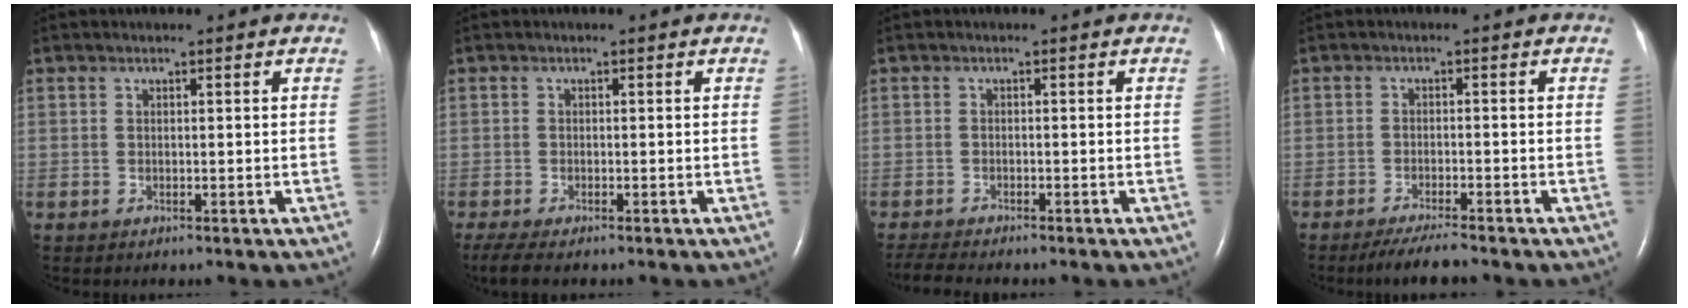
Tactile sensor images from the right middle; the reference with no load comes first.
{"total": 4.8, "force": [-3.7, 1.2, 2.8], "torque": [-0.057, -0.016, -0.058]}
{"total": 4.3, "force": [-3.9, 0.2, 1.6], "torque": [-0.033, -0.014, -0.064]}
{"total": 4.2, "force": [-3.6, -0.2, 2.0], "torque": [-0.044, -0.016, -0.063]}